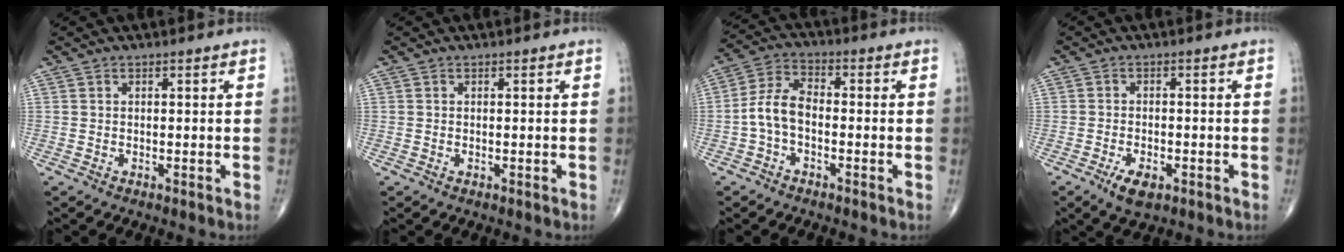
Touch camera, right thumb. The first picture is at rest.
{"total": 0.0}
{"total": 6.9, "force": [-1.7, 3.9, 5.4], "torque": [-0.109, 0.029, -0.042]}
{"total": 4.5, "force": [-2.3, 2.1, 3.3], "torque": [-0.057, 0.000, -0.035]}